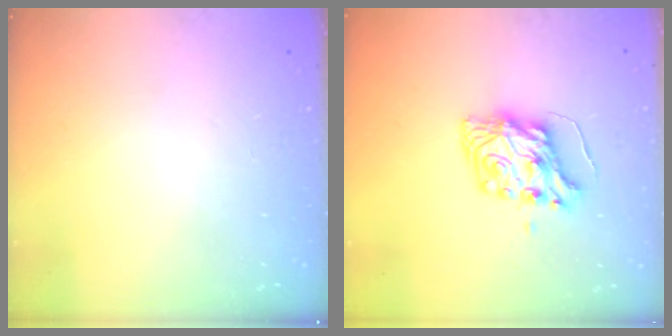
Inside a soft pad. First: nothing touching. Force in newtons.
{"total": 8.4, "press": 8.3, "slide": 0.5}